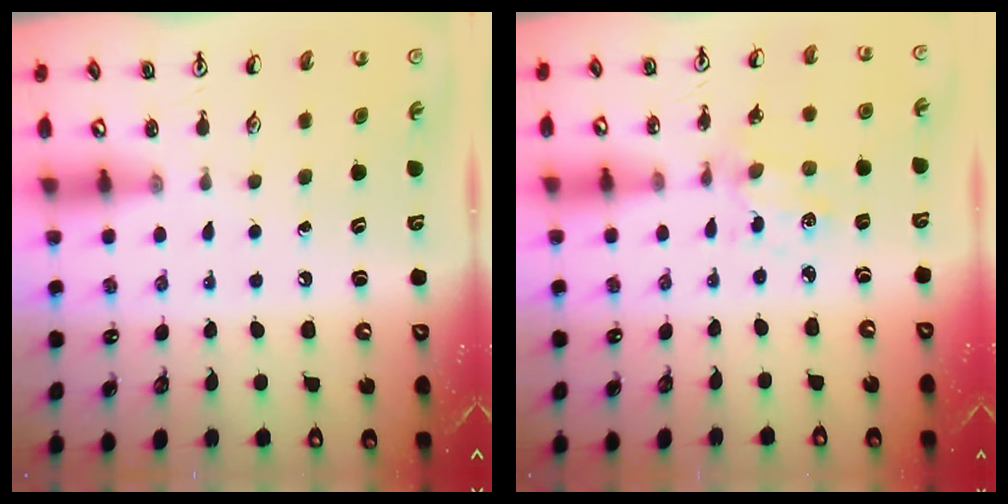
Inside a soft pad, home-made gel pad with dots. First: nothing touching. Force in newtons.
{"total": 1.6, "press": 1.6, "slide": 0.3}